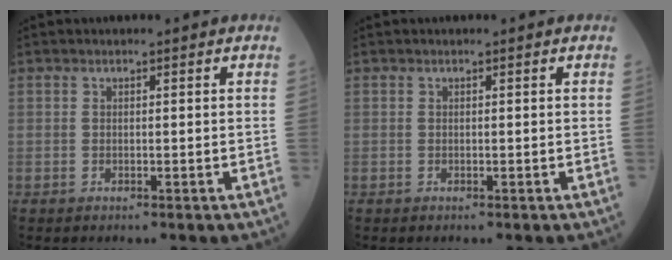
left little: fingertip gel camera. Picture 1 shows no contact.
{"total": 0.0}